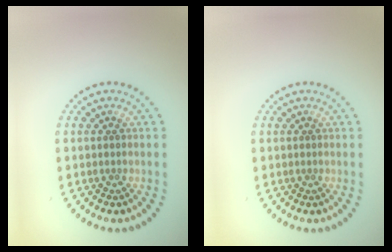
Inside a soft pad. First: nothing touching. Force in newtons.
{"total": 0.0}